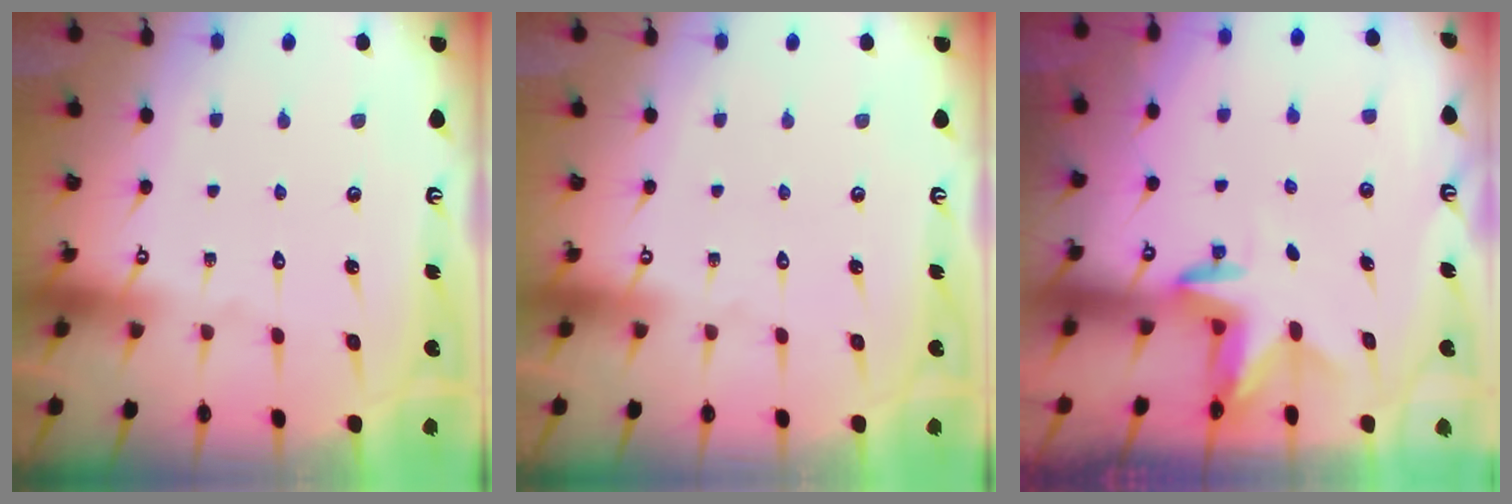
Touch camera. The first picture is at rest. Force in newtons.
{"total": 0.0}
{"total": 2.7, "press": 2.7, "slide": 0.2}